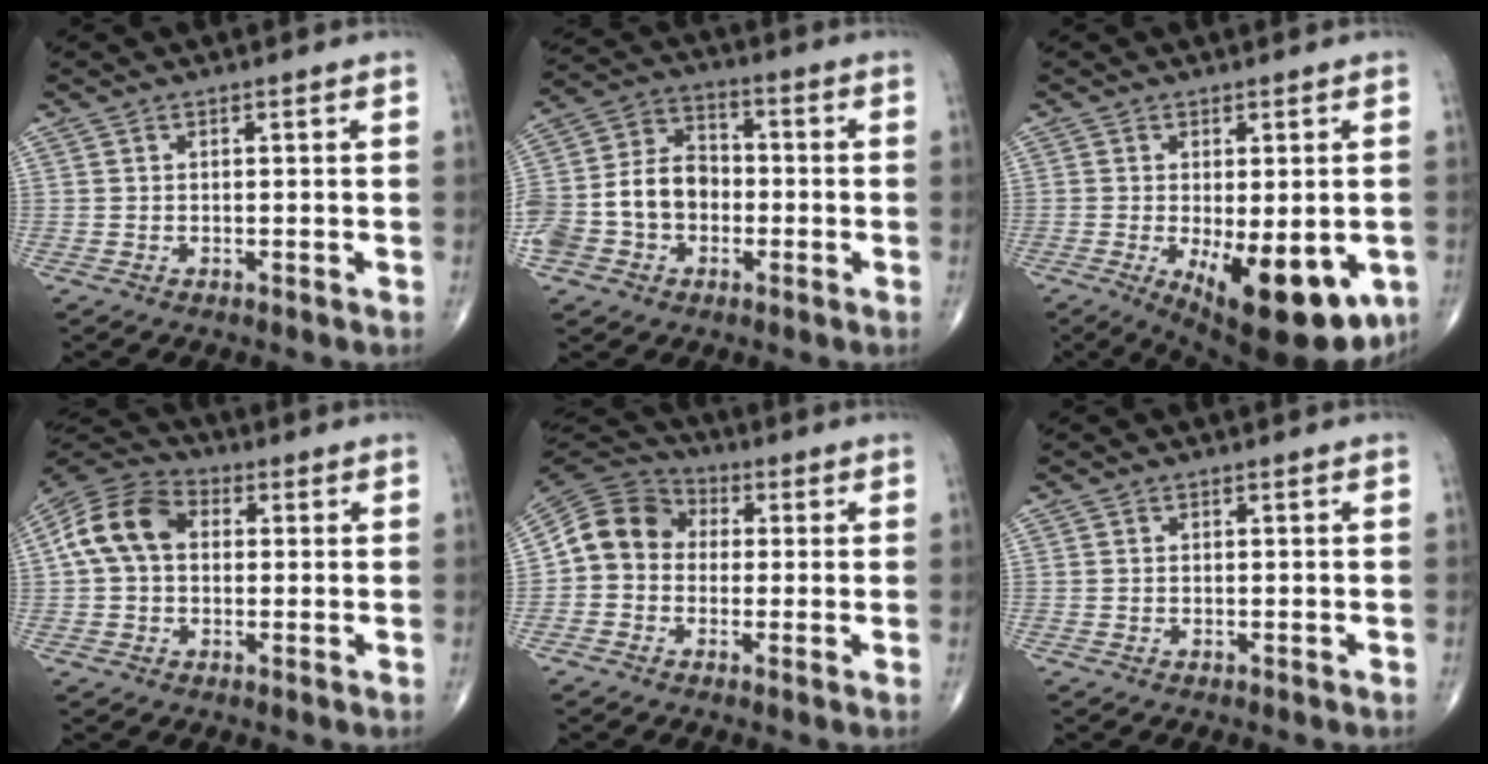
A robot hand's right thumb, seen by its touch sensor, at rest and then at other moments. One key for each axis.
{"total": 14.7, "fx": -3.1, "fy": 11.4, "fz": 8.8, "tx": -0.165, "ty": 0.047, "tz": -0.060}
{"total": 16.8, "fx": -5.6, "fy": 6.9, "fz": 14.3, "tx": -0.167, "ty": -0.019, "tz": -0.063}
{"total": 11.1, "fx": 1.2, "fy": 8.0, "fz": 7.6, "tx": -0.141, "ty": 0.033, "tz": 0.010}
{"total": 9.5, "fx": -0.3, "fy": 8.3, "fz": 4.7, "tx": -0.072, "ty": 0.033, "tz": -0.023}
{"total": 0.0}